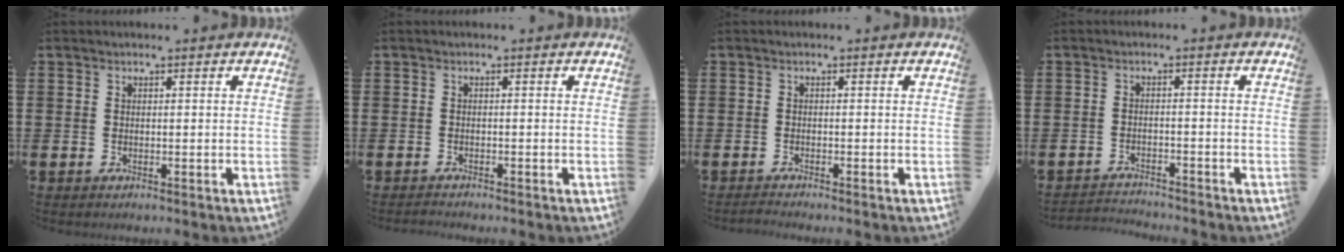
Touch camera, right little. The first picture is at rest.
{"total": 0.6, "force": [-0.6, 0.0, 0.0], "torque": [0.000, -0.002, -0.013]}
{"total": 0.6, "force": [-0.6, 0.0, 0.2], "torque": [-0.004, -0.002, -0.012]}
{"total": 2.0, "force": [-2.0, 0.0, -0.2], "torque": [-0.001, 0.002, -0.045]}